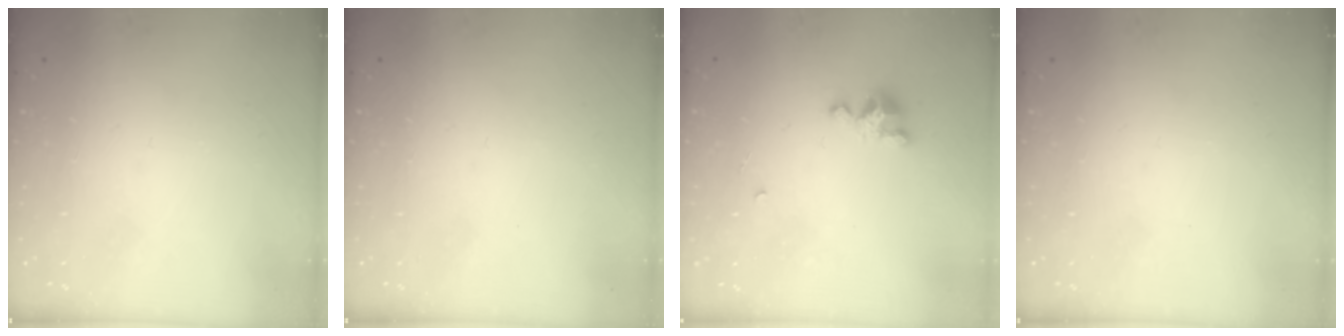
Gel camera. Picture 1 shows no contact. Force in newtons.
{"total": 0.0}
{"total": 3.6, "press": 3.6, "slide": 0.2}
{"total": 0.0}